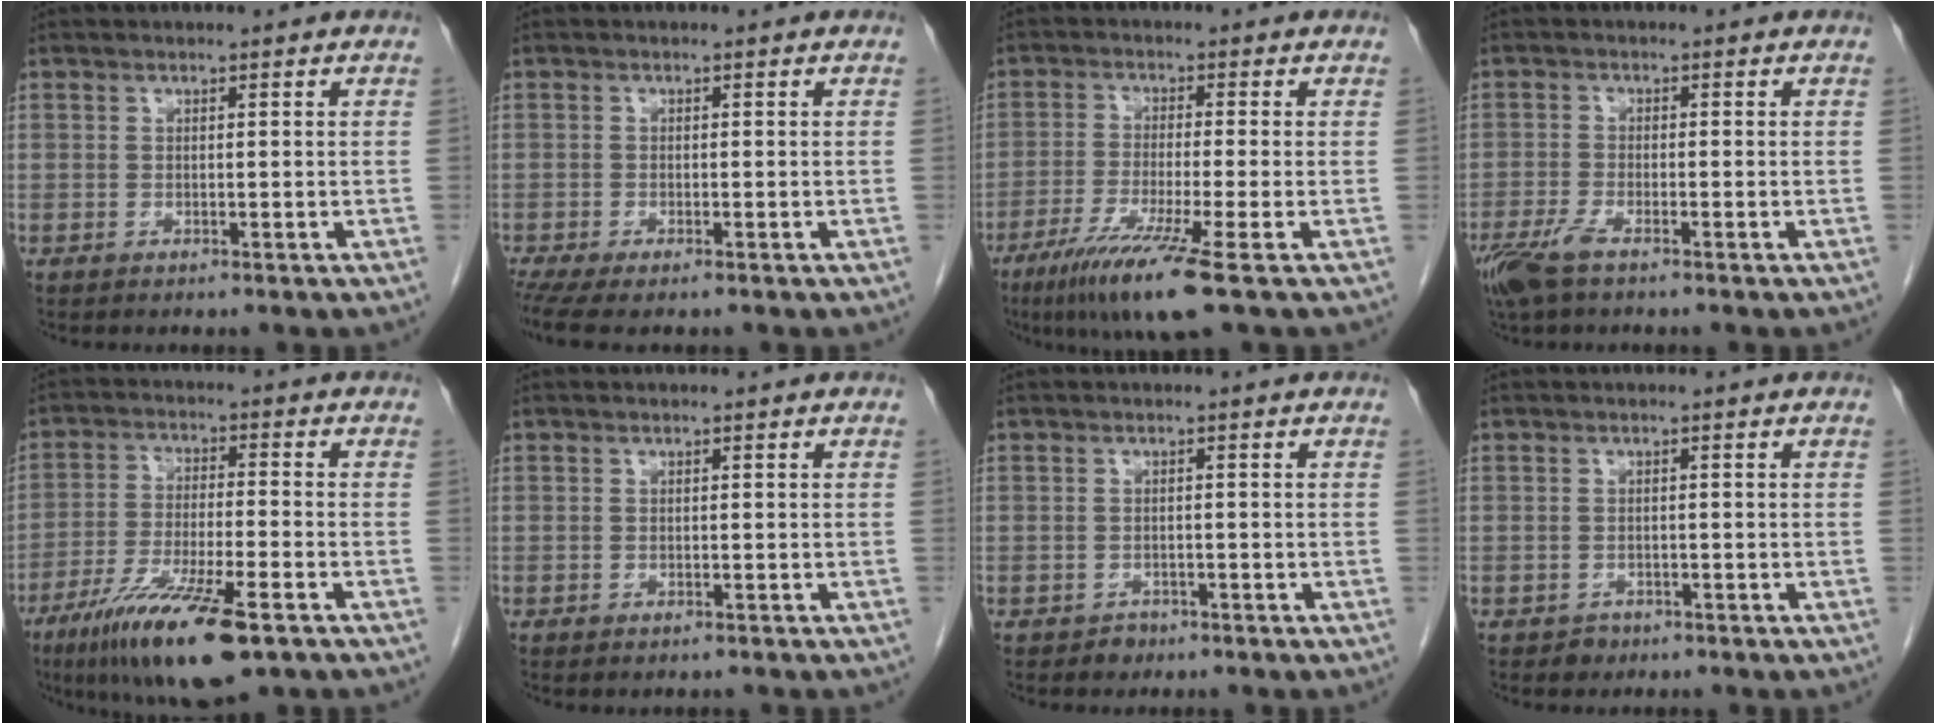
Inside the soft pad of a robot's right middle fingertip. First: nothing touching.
{"total": 4.6, "force": [-3.5, 1.0, 2.8], "torque": [-0.050, -0.011, -0.061]}
{"total": 9.6, "force": [-5.7, -1.0, 7.8], "torque": [-0.142, -0.032, -0.103]}
{"total": 4.9, "force": [-3.3, 1.0, 3.5], "torque": [-0.078, -0.012, -0.064]}
{"total": 14.3, "force": [-8.6, 2.1, 11.2], "torque": [-0.208, -0.033, -0.148]}
{"total": 0.7, "force": [-0.5, 0.3, 0.3], "torque": [-0.007, 0.000, -0.006]}
{"total": 1.5, "force": [-1.0, 1.1, 0.1], "torque": [-0.004, 0.004, -0.016]}
{"total": 1.4, "force": [-0.9, 1.0, 0.1], "torque": [-0.002, 0.004, -0.013]}